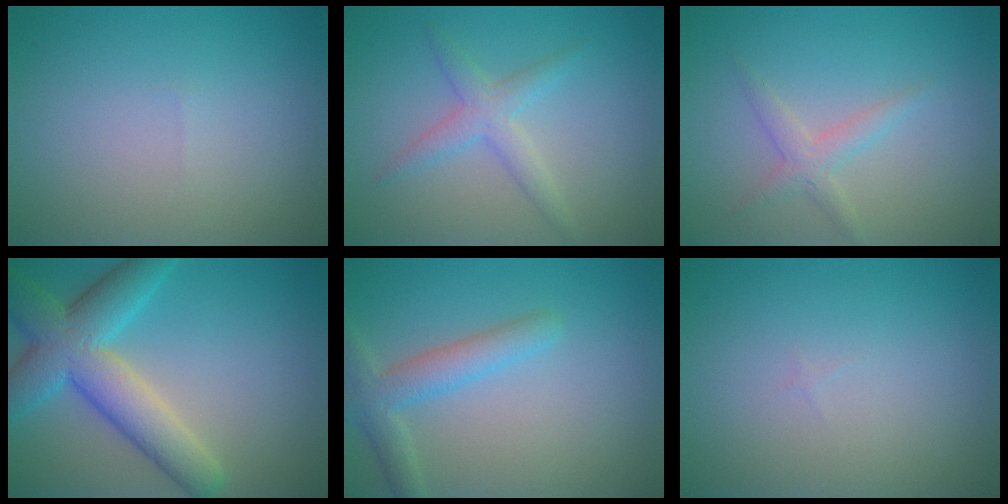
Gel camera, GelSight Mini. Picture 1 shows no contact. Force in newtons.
{"total": 2.5, "press": 2.5, "slide": 0.1}
{"total": 1.8, "press": 1.8, "slide": 0.0}
{"total": 7.6, "press": 7.6, "slide": 0.3}
{"total": 3.2, "press": 3.2, "slide": 0.2}
{"total": 0.0}